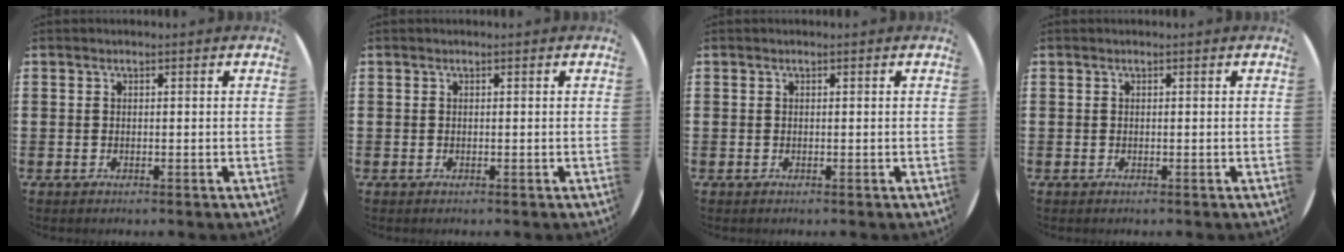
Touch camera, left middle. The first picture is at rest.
{"total": 0.0}
{"total": 0.0}
{"total": 0.0}